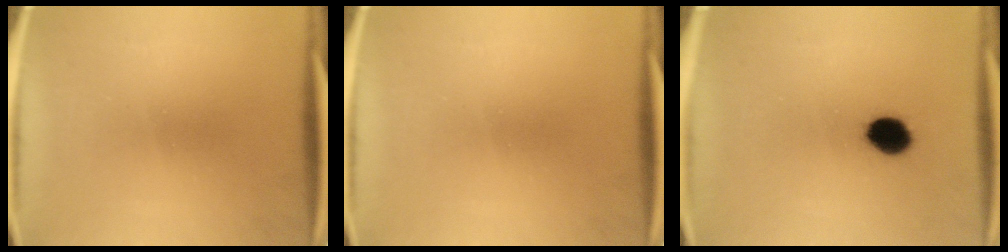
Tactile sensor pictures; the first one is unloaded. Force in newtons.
{"total": 0.0}
{"total": 6.8}